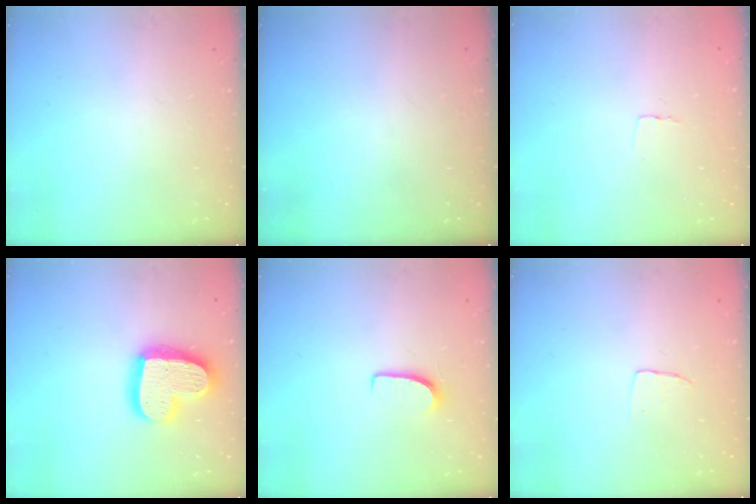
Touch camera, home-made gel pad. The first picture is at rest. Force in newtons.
{"total": 0.0}
{"total": 2.6, "press": 2.6, "slide": 0.1}
{"total": 19.6, "press": 19.5, "slide": 1.4}
{"total": 5.9, "press": 5.9, "slide": 0.4}
{"total": 2.9, "press": 2.9, "slide": 0.1}